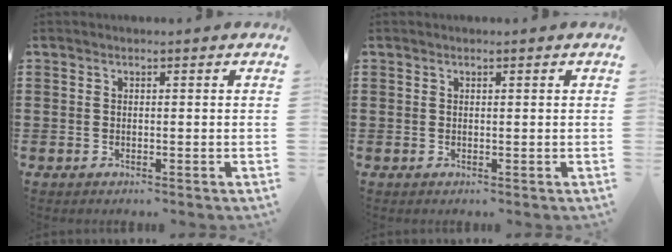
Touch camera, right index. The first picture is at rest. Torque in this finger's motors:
{"motor_torque": [-0.08, -0.05, 0.00, 0.01]}